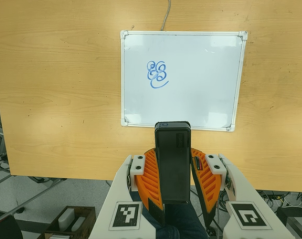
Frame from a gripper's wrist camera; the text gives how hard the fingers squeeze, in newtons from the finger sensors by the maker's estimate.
{"total": 9.7, "left": 8.1, "right": 11.3}